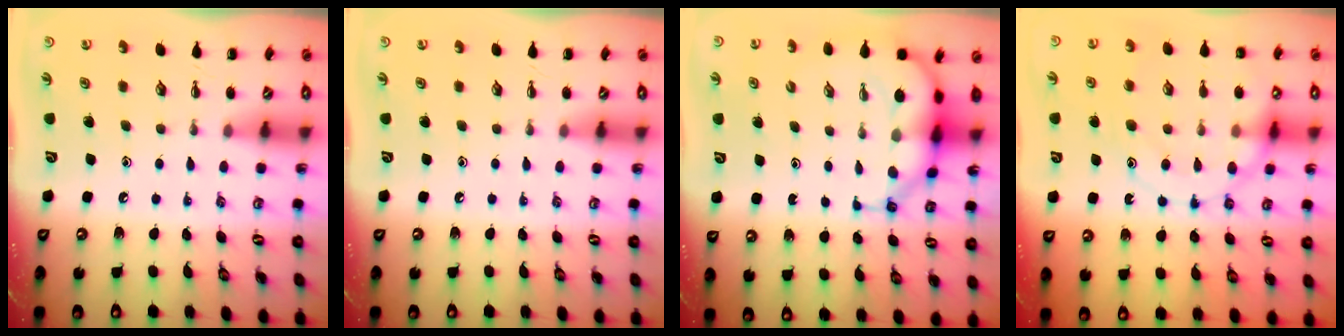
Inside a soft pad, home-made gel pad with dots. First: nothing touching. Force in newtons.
{"total": 0.0}
{"total": 7.8, "press": 7.5, "slide": 2.1}
{"total": 16.2, "press": 16.1, "slide": 2.0}